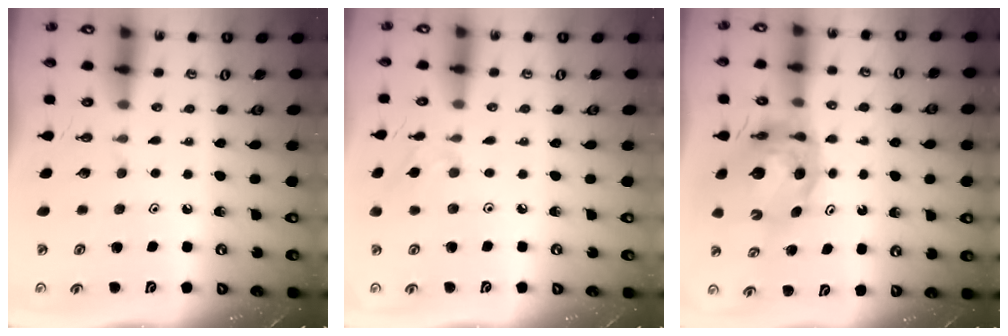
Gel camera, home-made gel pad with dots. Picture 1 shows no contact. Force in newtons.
{"total": 4.5, "press": 4.4, "slide": 0.7}
{"total": 9.5, "press": 9.4, "slide": 1.4}